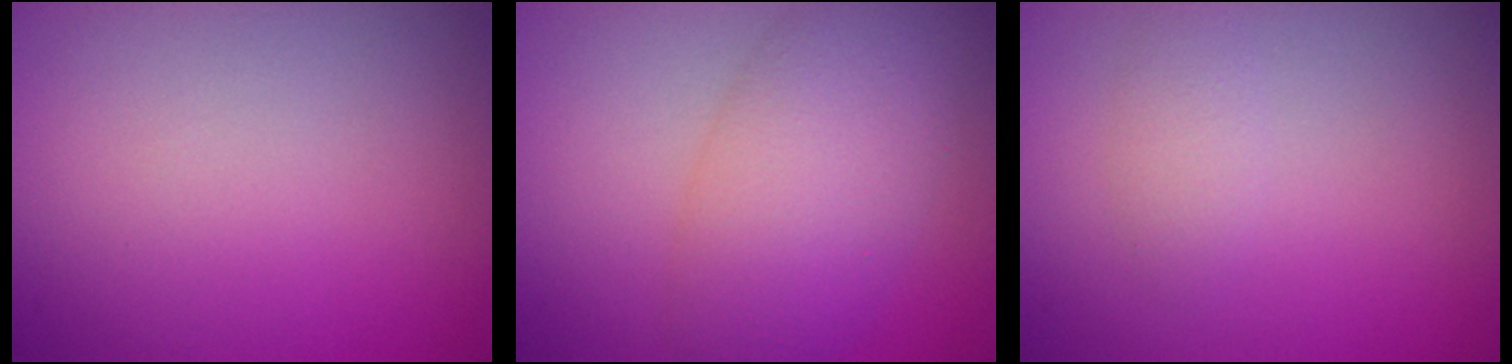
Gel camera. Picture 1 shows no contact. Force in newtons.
{"total": 6.3, "press": 6.3, "slide": 0.4}
{"total": 1.3, "press": 1.3, "slide": 0.1}